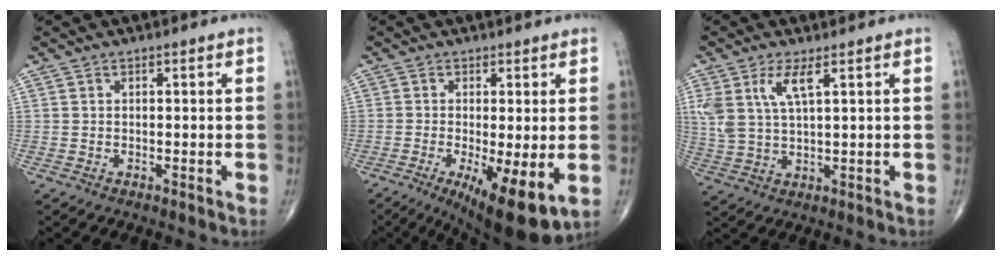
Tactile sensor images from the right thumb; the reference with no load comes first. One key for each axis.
{"total": 12.2, "fx": -3.5, "fy": 3.4, "fz": 11.1, "tx": -0.173, "ty": -0.025, "tz": -0.046}
{"total": 6.7, "fx": 3.0, "fy": 2.0, "fz": 5.6, "tx": -0.134, "ty": -0.010, "tz": 0.069}